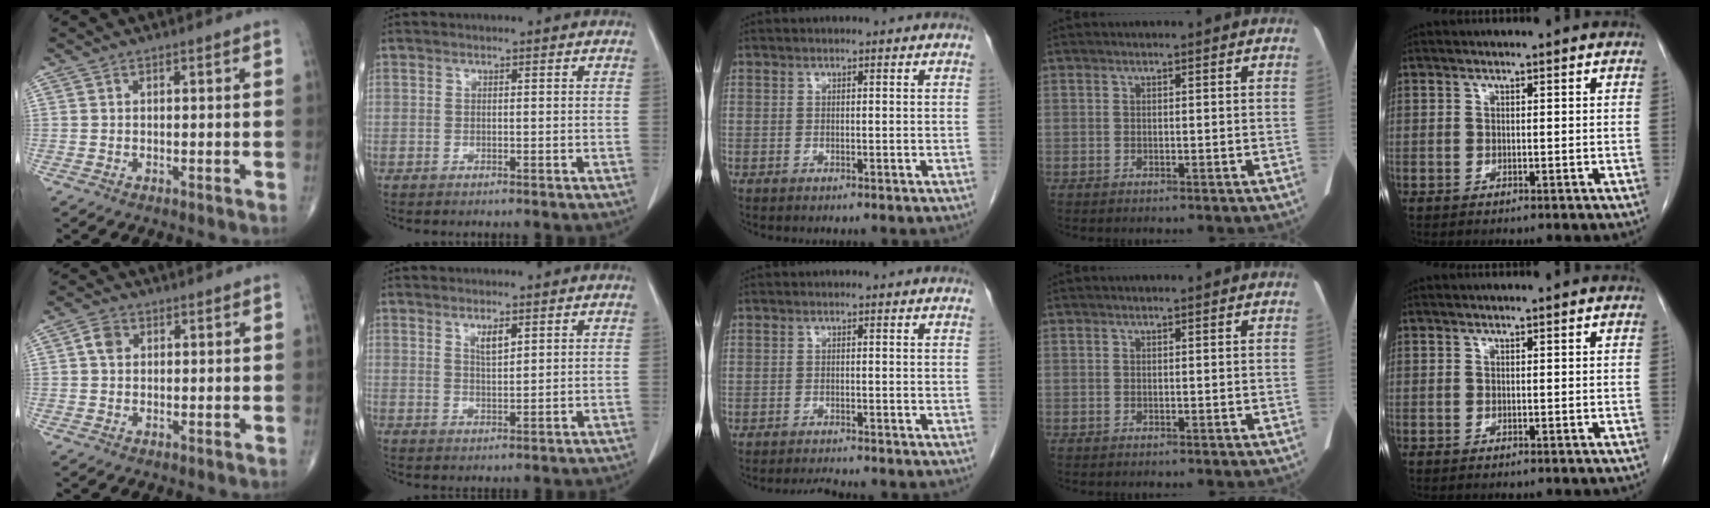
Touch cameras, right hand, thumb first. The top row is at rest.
{"thumb": {"total": 2.9, "force": [0.7, 2.2, 1.7], "torque": [-0.026, 0.004, 0.009]}, "index": {"total": 2.5, "force": [1.5, 0.6, 1.9], "torque": [-0.036, -0.003, 0.029]}, "middle": {"total": 2.4, "force": [-2.3, -0.3, 0.5], "torque": [-0.015, -0.013, -0.036]}}